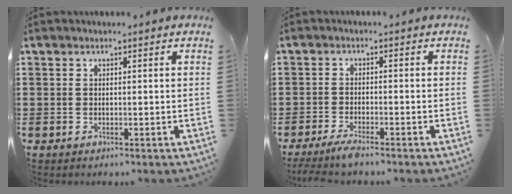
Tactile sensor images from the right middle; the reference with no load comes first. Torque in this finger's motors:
{"motor_torque": [1.25, 0.36, 0.12, 0.09]}